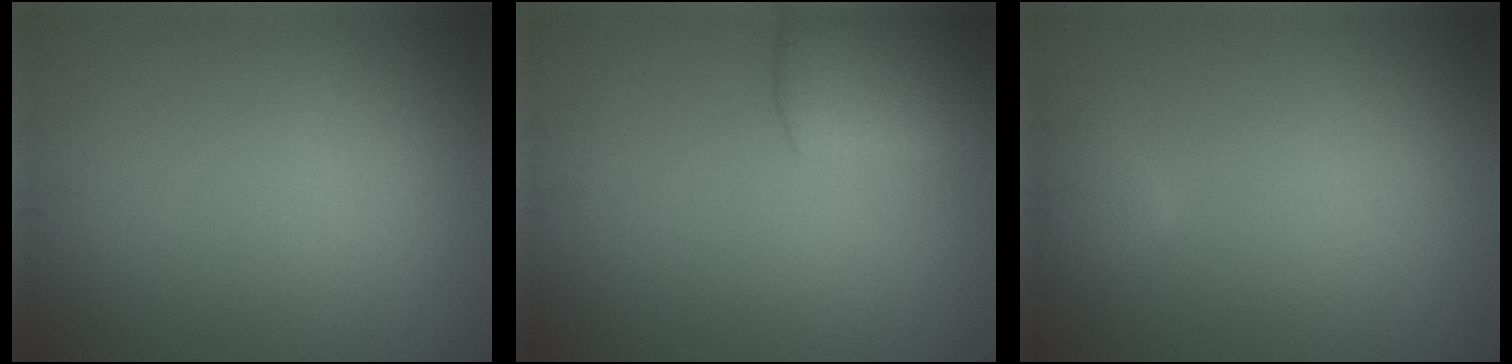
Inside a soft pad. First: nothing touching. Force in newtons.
{"total": 3.9, "press": 3.9, "slide": 0.3}
{"total": 1.1, "press": 1.1, "slide": 0.1}